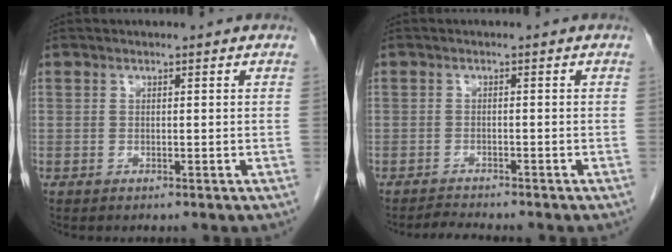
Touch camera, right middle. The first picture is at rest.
{"total": 2.0, "force": [-2.0, -0.4, 0.2], "torque": [-0.010, -0.013, -0.034]}